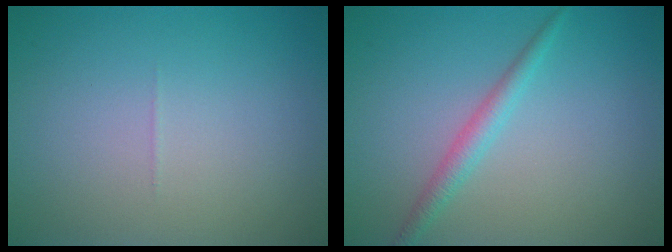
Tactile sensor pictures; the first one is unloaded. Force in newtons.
{"total": 1.9, "press": 1.9, "slide": 0.1}